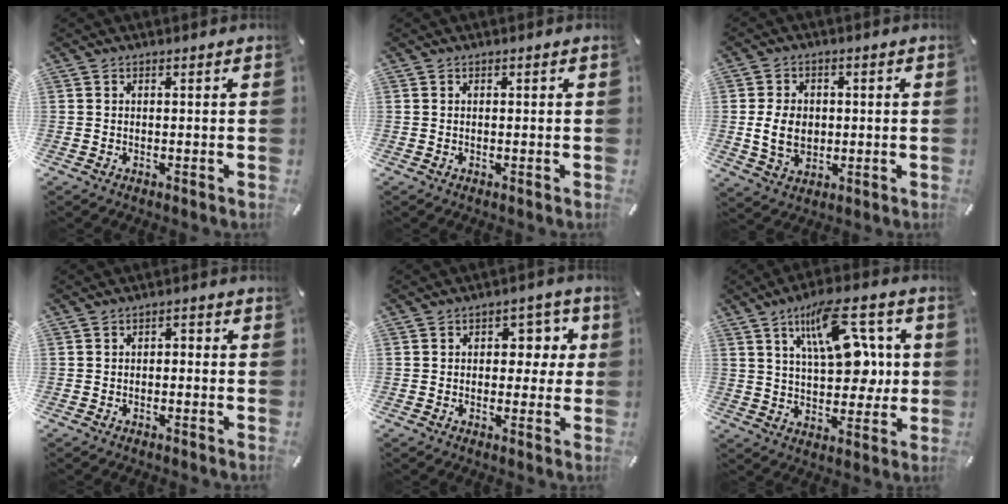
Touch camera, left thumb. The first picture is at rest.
{"total": 0.0}
{"total": 8.3, "force": [-0.3, 6.6, 5.1], "torque": [-0.108, 0.002, -0.008]}
{"total": 1.7, "force": [-1.3, 0.8, 0.8], "torque": [-0.016, 0.010, -0.029]}
{"total": 6.4, "force": [0.9, 4.9, 4.1], "torque": [-0.041, 0.000, 0.004]}
{"total": 16.8, "force": [6.4, 8.5, 13.0], "torque": [-0.203, -0.010, 0.108]}